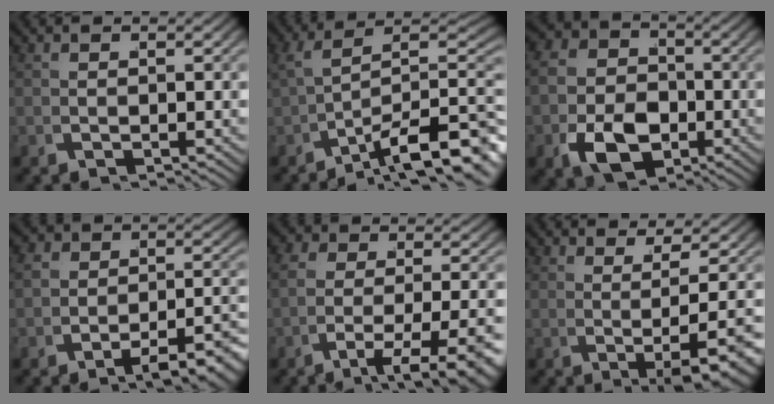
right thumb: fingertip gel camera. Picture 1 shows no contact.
{"total": 13.0, "force": [-3.5, 8.0, 9.6], "torque": [-0.153, -0.054, -0.028]}
{"total": 7.6, "force": [-1.2, 6.0, 4.4], "torque": [-0.077, -0.031, -0.009]}
{"total": 5.5, "force": [-3.2, 2.7, 3.5], "torque": [-0.032, -0.016, -0.045]}
{"total": 6.8, "force": [-3.1, 3.3, 5.1], "torque": [-0.084, -0.022, -0.037]}
{"total": 5.4, "force": [0.2, 1.6, 5.2], "torque": [-0.072, -0.009, 0.014]}